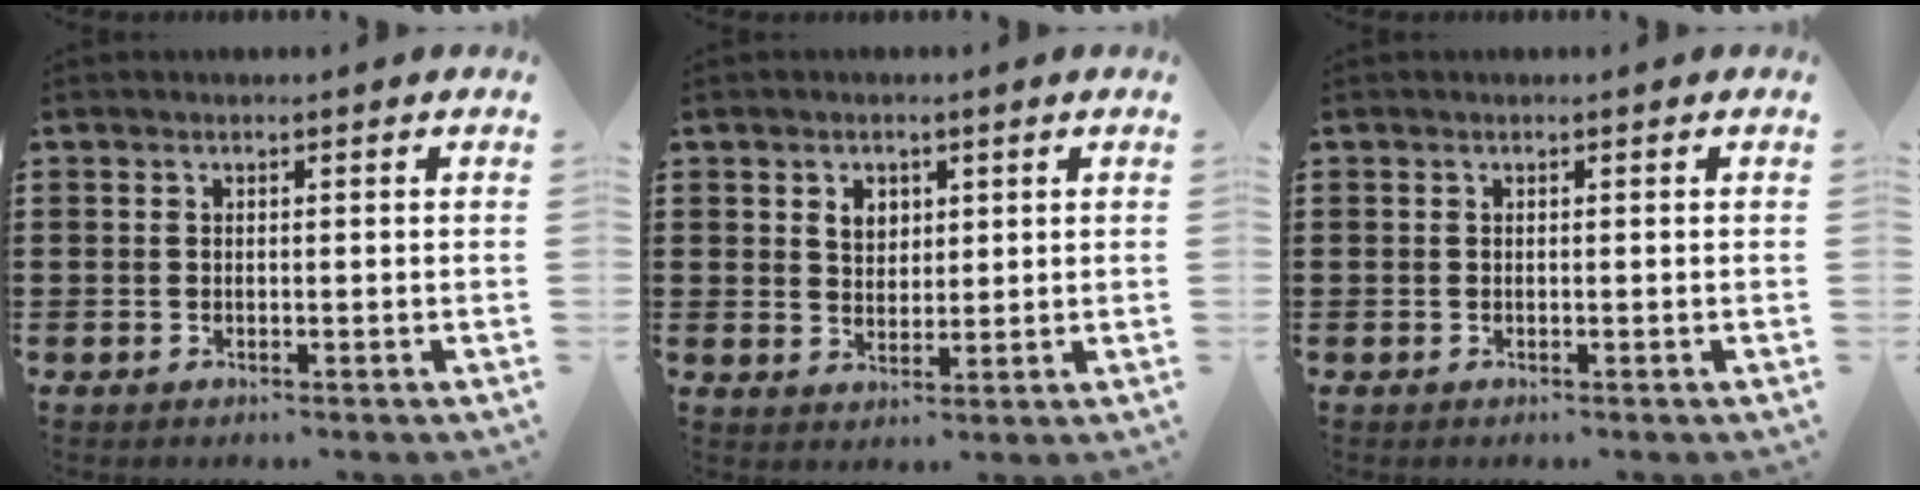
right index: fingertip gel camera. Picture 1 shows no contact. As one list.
[{"total": 3.2, "force": [1.5, 2.5, 1.5], "torque": [-0.039, 0.011, 0.025]}, {"total": 0.0}]